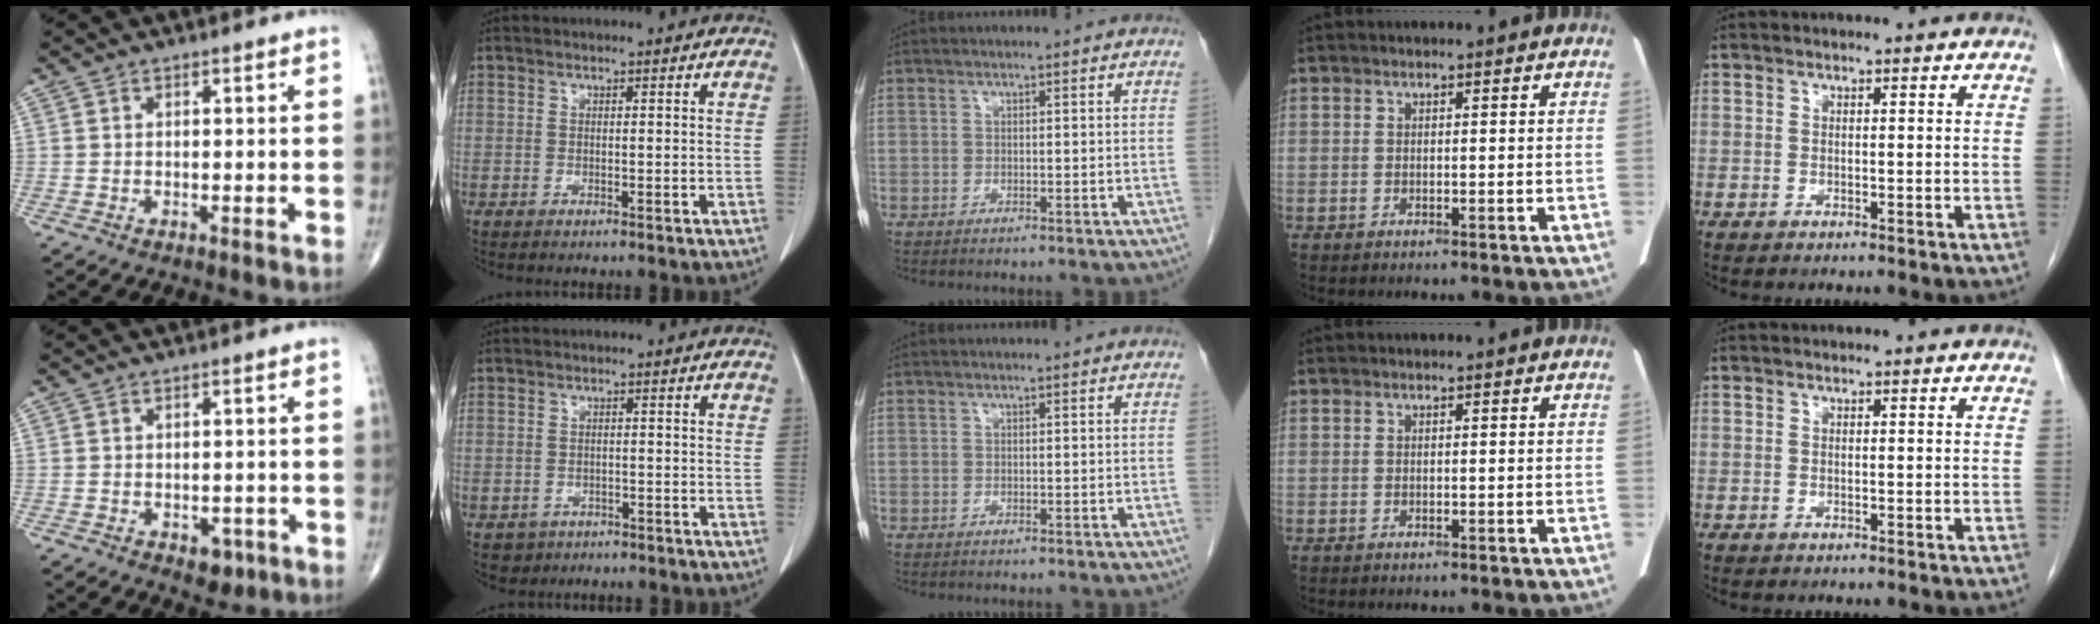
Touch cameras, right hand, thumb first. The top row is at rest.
{"thumb": {"total": 3.5, "force": [-1.6, 2.3, 2.0], "torque": [-0.009, 0.004, -0.015]}, "index": {"total": 2.9, "force": [-1.4, 2.6, 0.2], "torque": [0.002, 0.007, -0.017]}}